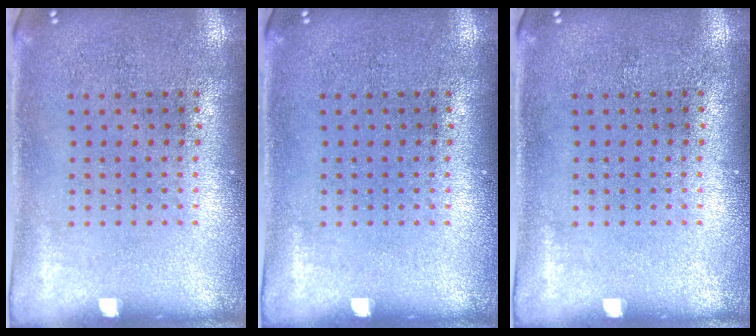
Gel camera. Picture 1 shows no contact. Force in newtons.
{"total": 0.0}
{"total": 0.0}